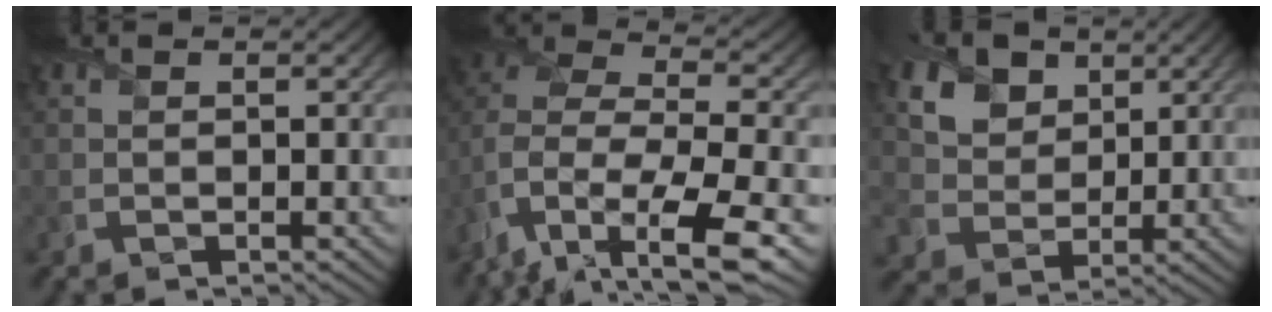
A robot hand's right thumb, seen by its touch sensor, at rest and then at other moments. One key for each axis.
{"total": 14.8, "fx": -7.3, "fy": 7.4, "fz": 10.6, "tx": -0.244, "ty": -0.025, "tz": -0.077}
{"total": 12.7, "fx": 6.5, "fy": 9.2, "fz": 5.8, "tx": -0.174, "ty": 0.007, "tz": 0.129}